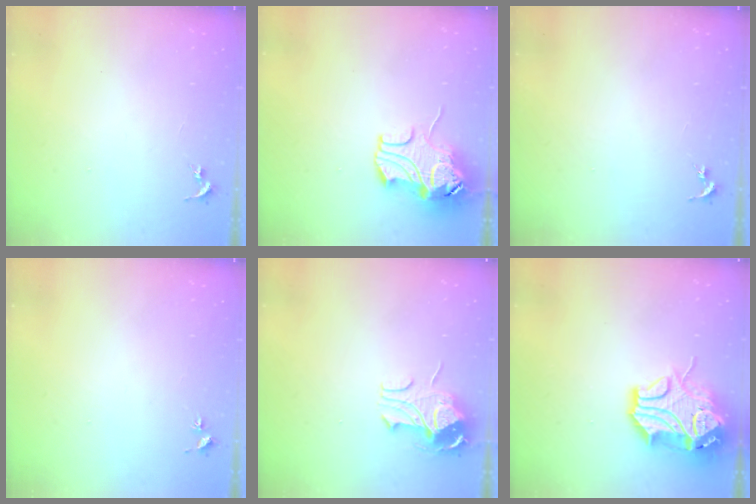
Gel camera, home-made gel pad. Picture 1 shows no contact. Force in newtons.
{"total": 11.2, "press": 11.0, "slide": 1.7}
{"total": 0.0}
{"total": 2.0, "press": 2.0, "slide": 0.3}
{"total": 9.6, "press": 9.6, "slide": 1.1}
{"total": 15.5, "press": 15.3, "slide": 2.3}